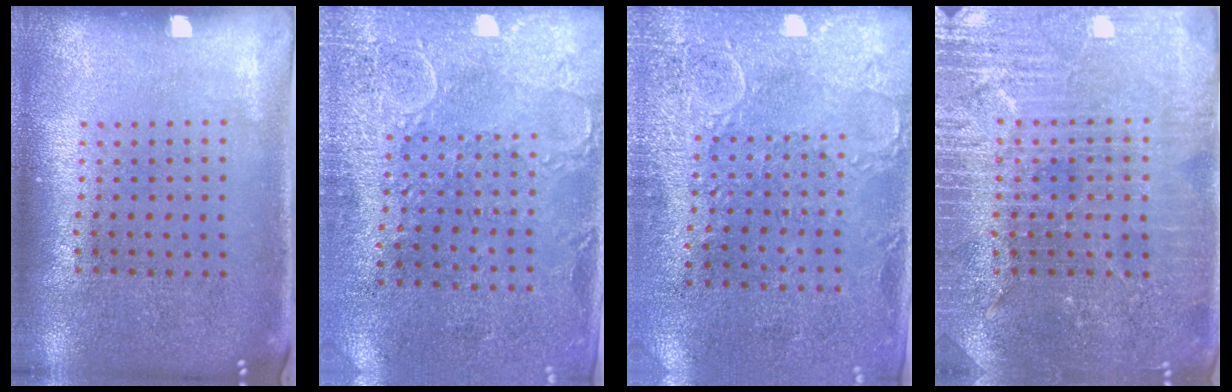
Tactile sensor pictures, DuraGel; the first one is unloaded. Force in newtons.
{"total": 2.9, "press": 2.4, "slide": 1.6}
{"total": 2.9, "press": 2.3, "slide": 1.8}
{"total": 4.1, "press": 3.9, "slide": 1.2}